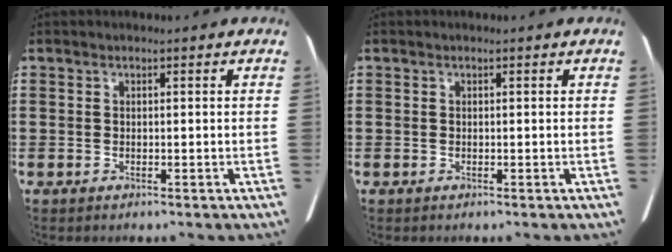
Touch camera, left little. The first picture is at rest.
{"total": 0.0}